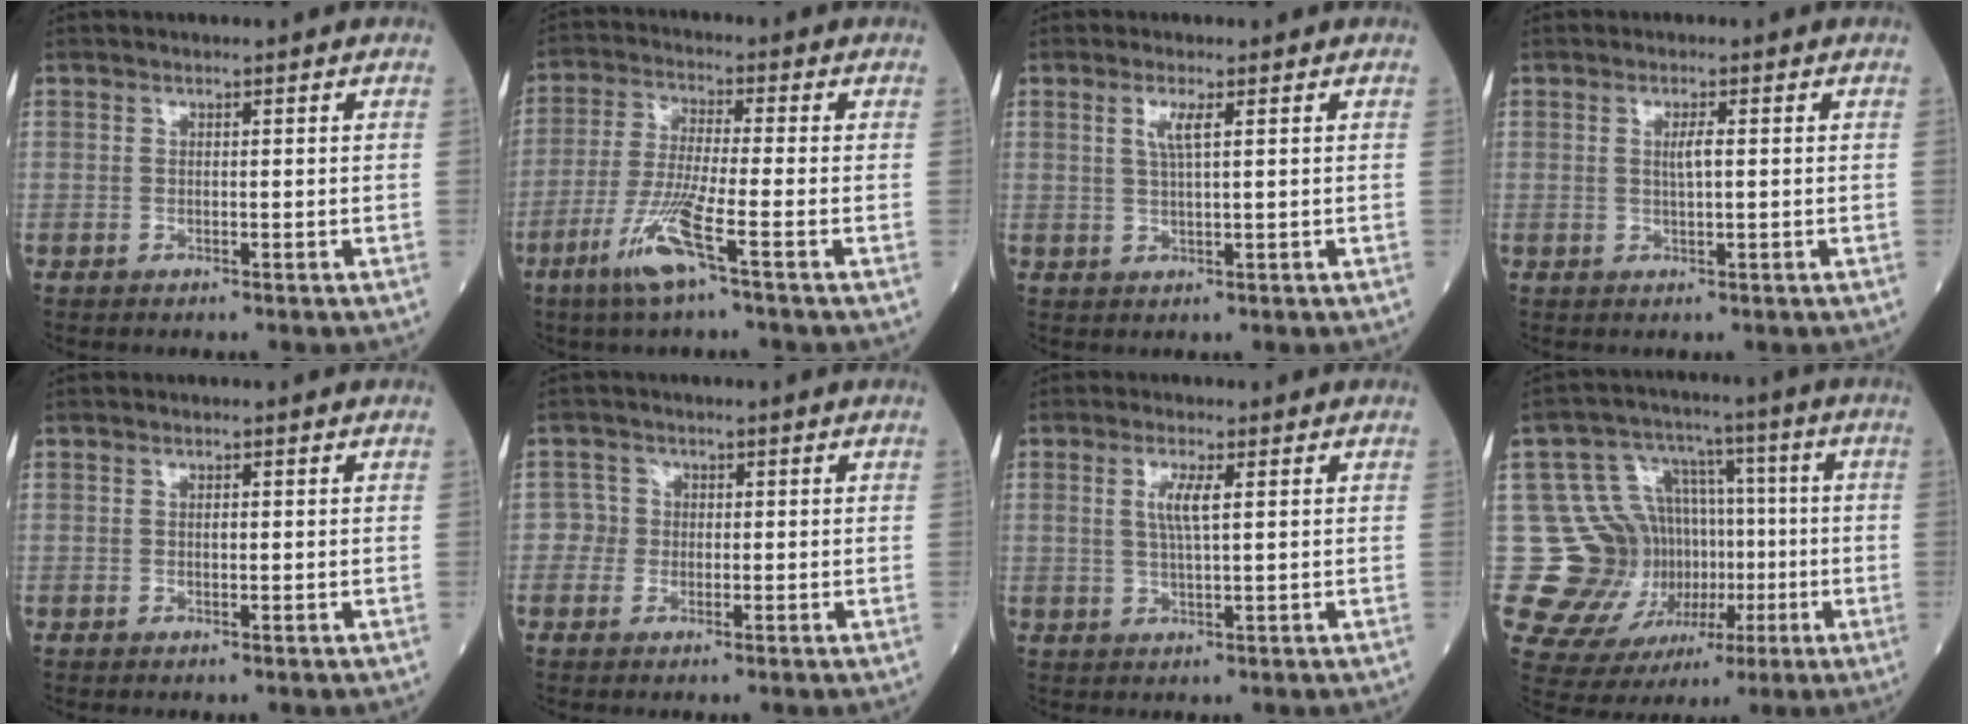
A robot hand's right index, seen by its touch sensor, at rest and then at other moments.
{"total": 8.6, "force": [-4.4, -0.8, 7.3], "torque": [-0.155, -0.017, -0.090]}
{"total": 2.6, "force": [1.0, 0.0, 2.4], "torque": [-0.054, 0.000, 0.019]}
{"total": 1.8, "force": [0.3, 0.1, 1.8], "torque": [-0.036, 0.000, 0.004]}
{"total": 0.6, "force": [0.0, 0.2, 0.6], "torque": [-0.012, 0.000, 0.000]}
{"total": 1.9, "force": [-0.3, 1.9, 0.1], "torque": [0.010, 0.009, -0.011]}
{"total": 3.7, "force": [1.0, 0.3, 3.5], "torque": [-0.074, -0.001, 0.019]}
{"total": 17.4, "force": [-1.2, 15.4, 8.1], "torque": [-0.157, 0.058, 0.011]}